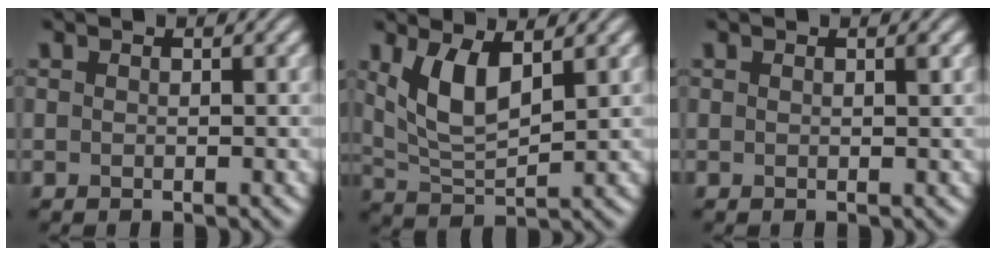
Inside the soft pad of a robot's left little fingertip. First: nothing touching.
{"total": 5.0, "force": [2.1, 2.0, 4.1], "torque": [-0.094, -0.006, 0.047]}
{"total": 0.5, "force": [0.3, 0.1, 0.4], "torque": [-0.004, 0.000, 0.005]}